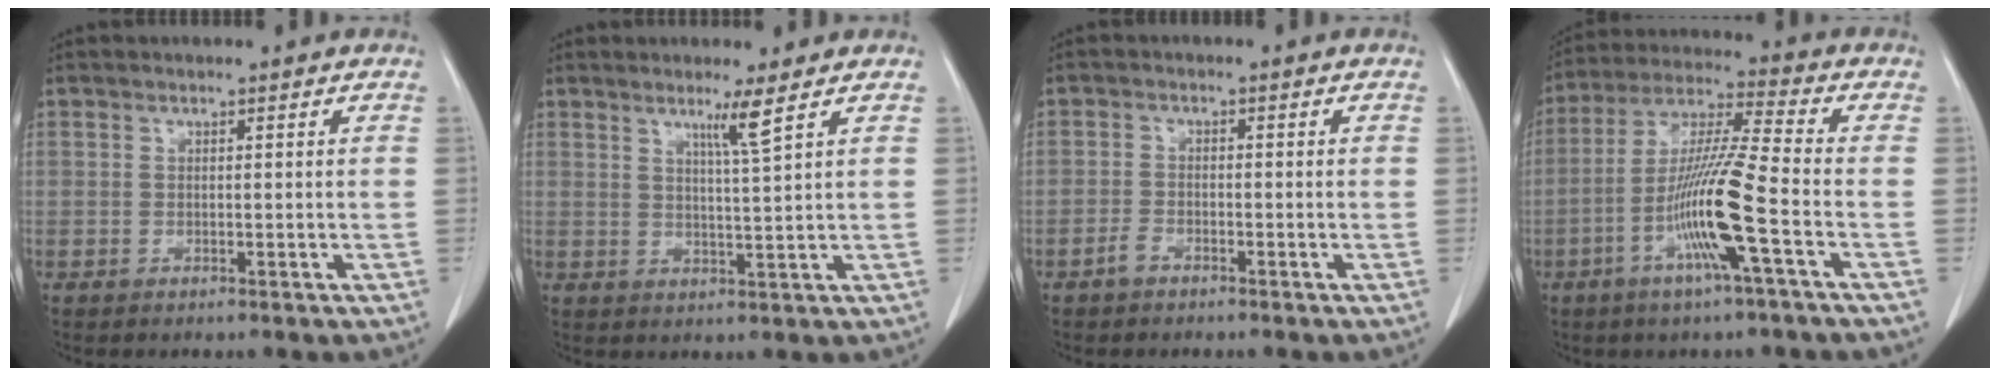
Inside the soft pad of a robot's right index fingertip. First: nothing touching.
{"total": 3.6, "force": [2.2, -1.2, 2.6], "torque": [-0.048, -0.012, 0.044]}
{"total": 1.8, "force": [-1.4, 0.9, 0.8], "torque": [-0.017, 0.002, -0.026]}
{"total": 12.8, "force": [-4.5, -0.8, 12.0], "torque": [-0.237, -0.006, -0.093]}